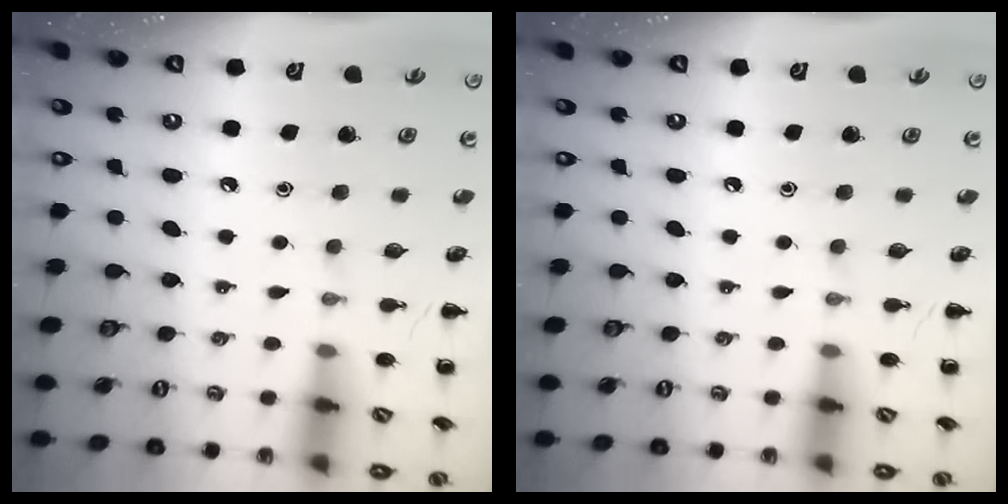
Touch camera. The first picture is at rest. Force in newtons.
{"total": 0.0}